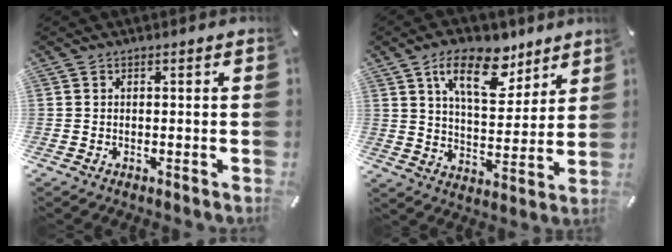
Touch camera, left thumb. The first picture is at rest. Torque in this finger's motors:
{"motor_torque": [0.90, 0.55, 1.23, -1.54, 0.18]}